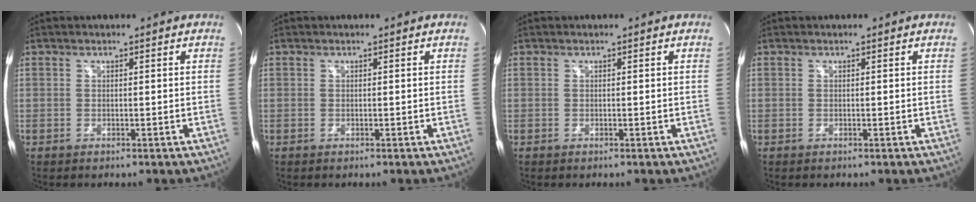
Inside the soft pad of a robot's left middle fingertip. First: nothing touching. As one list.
[{"total": 0.0}, {"total": 0.0}, {"total": 0.0}]